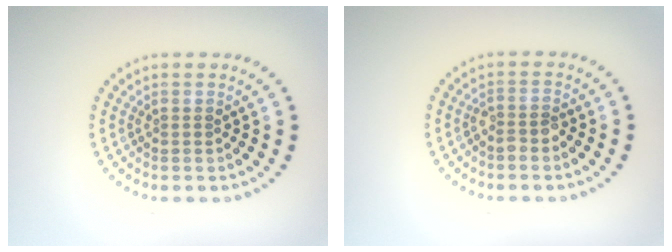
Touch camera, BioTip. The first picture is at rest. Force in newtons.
{"total": 1.4, "press": 1.3, "slide": 0.7}